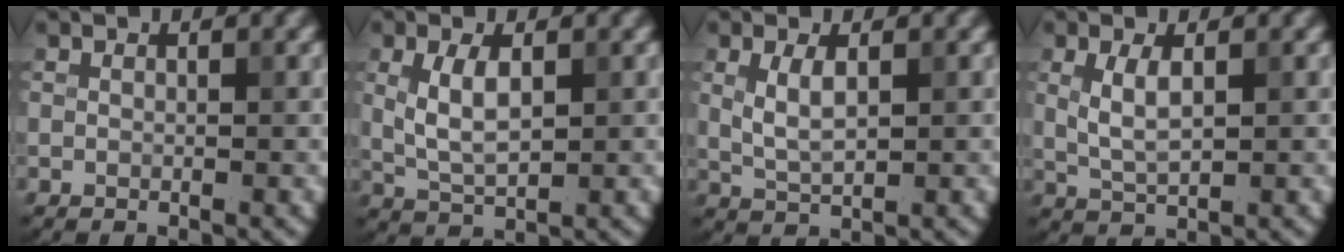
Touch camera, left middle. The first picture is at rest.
{"total": 3.5, "force": [0.6, 1.6, 3.0], "torque": [-0.067, -0.001, 0.015]}
{"total": 2.5, "force": [0.6, 1.0, 2.2], "torque": [-0.049, 0.000, 0.016]}
{"total": 2.6, "force": [0.6, 1.0, 2.3], "torque": [-0.052, 0.000, 0.015]}